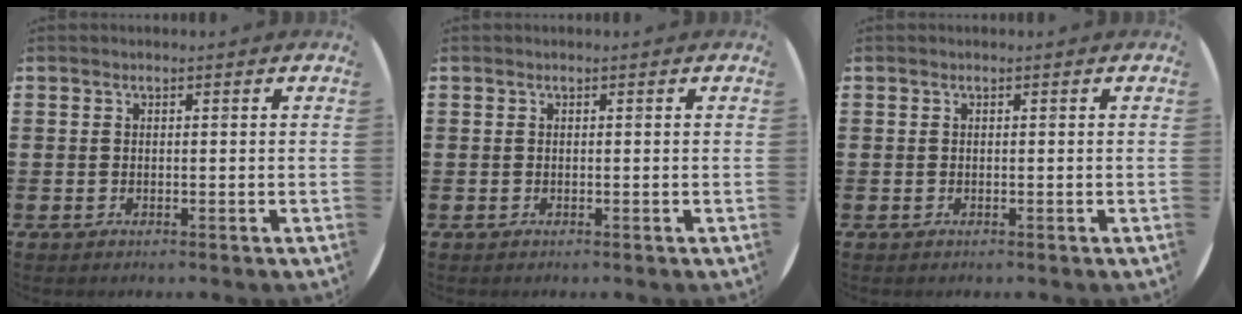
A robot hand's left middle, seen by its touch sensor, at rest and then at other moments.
{"total": 0.0}
{"total": 0.0}